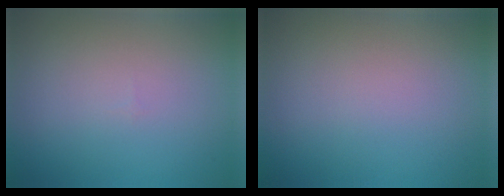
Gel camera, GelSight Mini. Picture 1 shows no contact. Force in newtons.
{"total": 0.0}